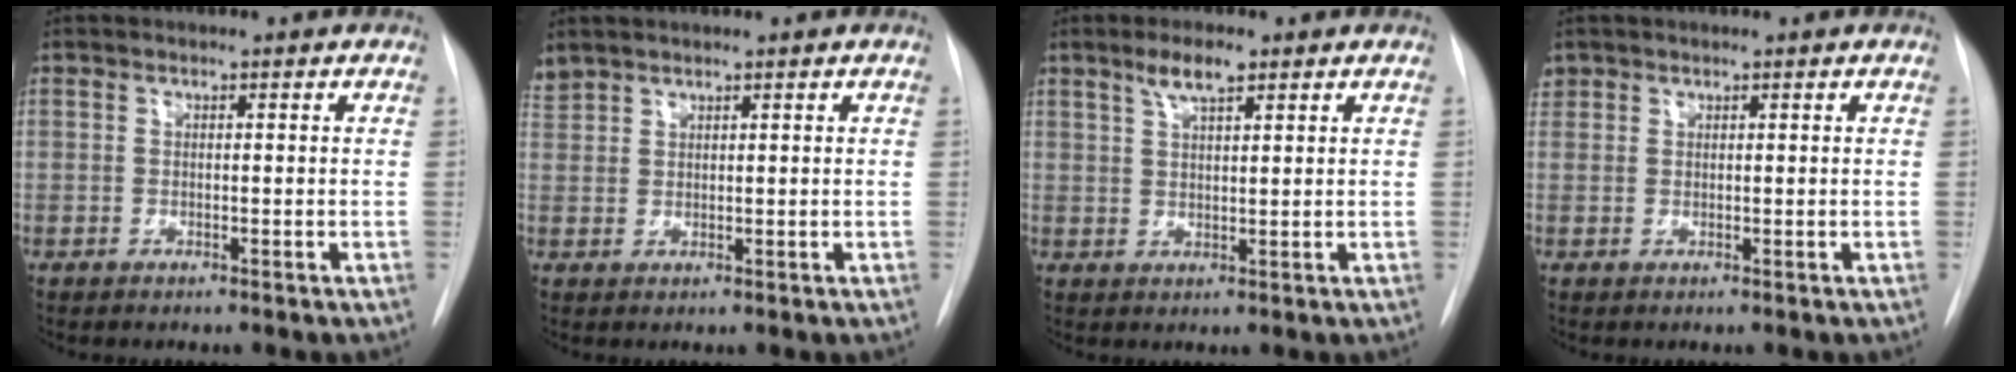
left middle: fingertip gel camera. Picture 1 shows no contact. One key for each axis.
{"total": 2.2, "fx": 2.2, "fy": 0.5, "fz": 0.2, "tx": -0.013, "ty": 0.018, "tz": 0.049}
{"total": 4.1, "fx": 2.7, "fy": 0.9, "fz": 3.0, "tx": -0.057, "ty": 0.006, "tz": 0.050}
{"total": 1.5, "fx": 1.0, "fy": 1.1, "fz": 0.0, "tx": 0.005, "ty": 0.014, "tz": 0.017}